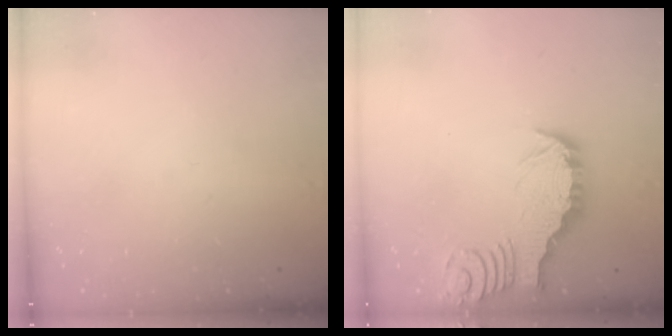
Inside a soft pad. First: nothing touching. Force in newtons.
{"total": 3.0, "press": 3.0, "slide": 0.3}